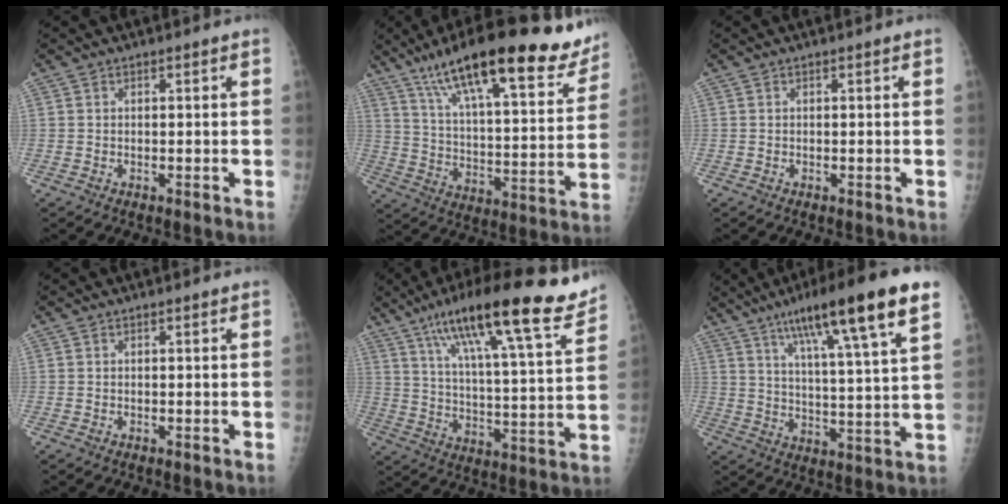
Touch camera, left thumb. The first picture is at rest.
{"total": 26.7, "force": [18.8, 7.0, 17.7], "torque": [-0.243, -0.049, 0.286]}
{"total": 0.0}
{"total": 0.0}
{"total": 23.9, "force": [16.5, 3.6, 16.9], "torque": [-0.254, -0.046, 0.258]}
{"total": 19.2, "force": [11.0, 1.9, 15.7], "torque": [-0.236, -0.028, 0.170]}